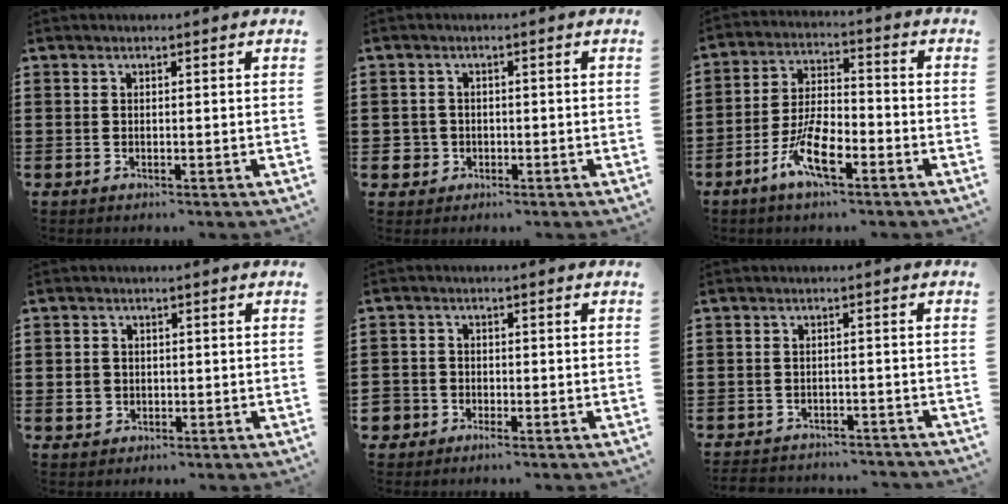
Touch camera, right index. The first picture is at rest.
{"total": 2.5, "force": [-0.9, 2.3, 0.4], "torque": [-0.018, 0.000, -0.021]}
{"total": 8.2, "force": [-4.5, 3.0, 6.2], "torque": [-0.138, -0.001, -0.085]}
{"total": 2.1, "force": [-0.3, 2.0, 0.7], "torque": [-0.020, 0.003, -0.007]}
{"total": 2.3, "force": [-1.8, 1.4, 0.2], "torque": [-0.020, -0.006, -0.042]}
{"total": 2.1, "force": [-2.1, 0.0, -0.2], "torque": [-0.005, -0.002, -0.047]}